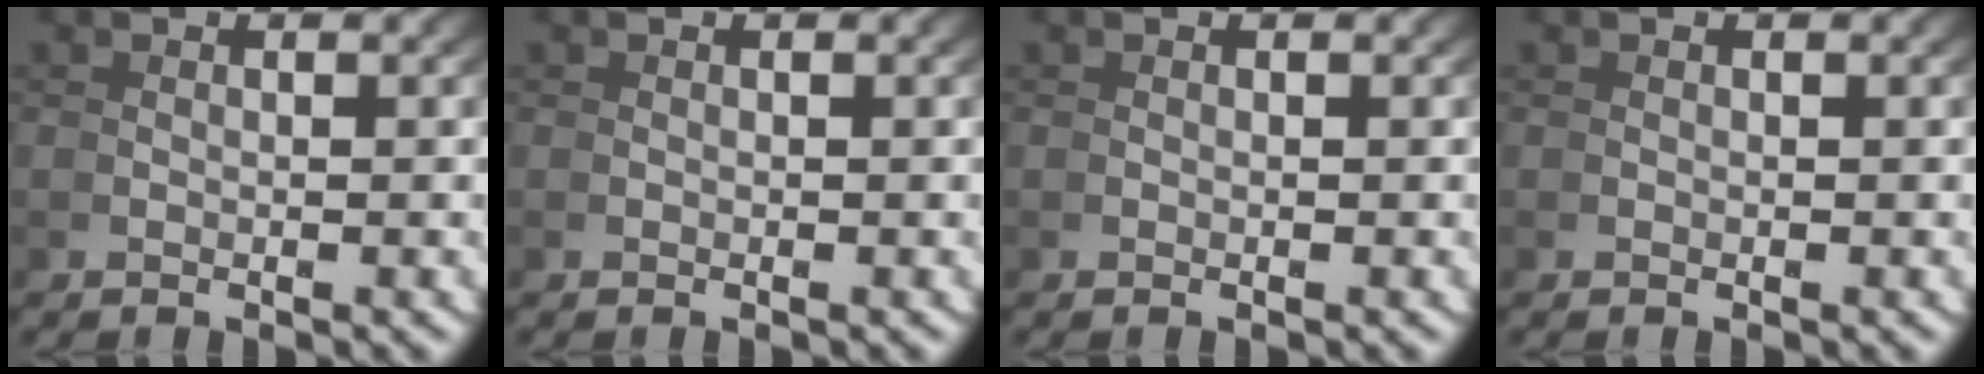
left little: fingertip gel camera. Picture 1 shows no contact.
{"total": 0.0}
{"total": 0.0}
{"total": 0.0}